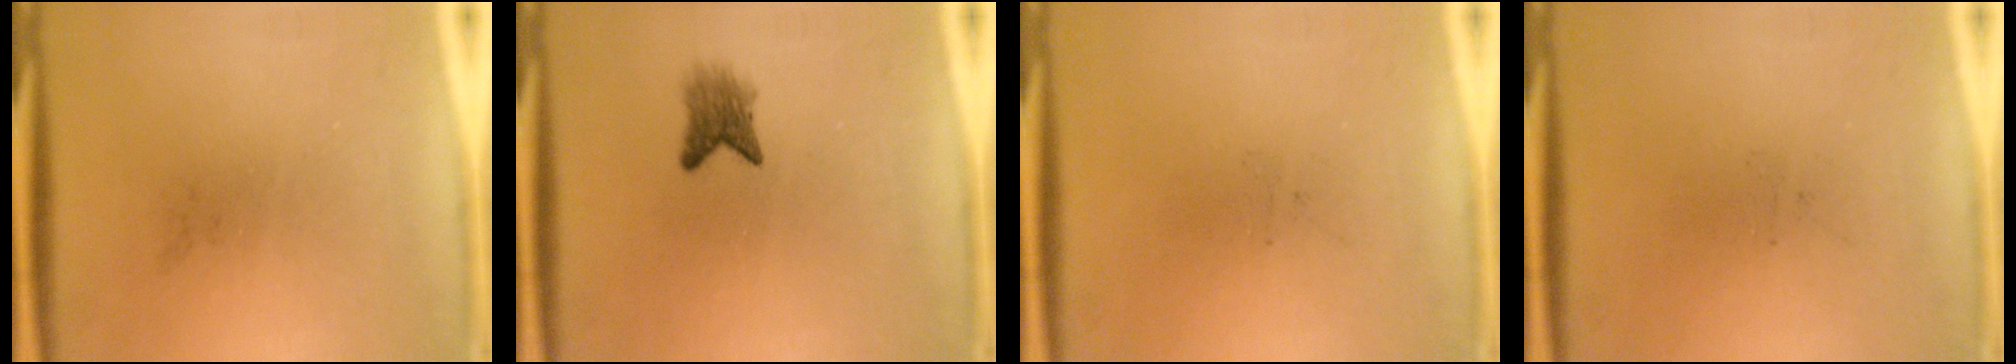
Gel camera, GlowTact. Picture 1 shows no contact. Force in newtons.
{"total": 2.9}
{"total": 0.0}
{"total": 0.0}